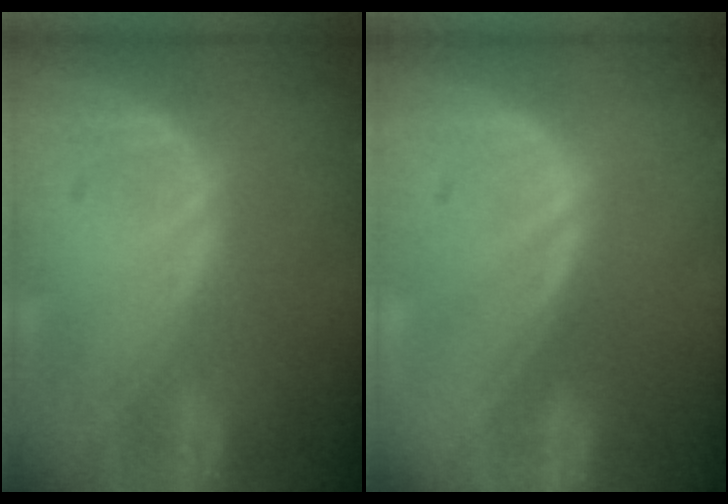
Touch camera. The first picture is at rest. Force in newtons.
{"total": 0.0}